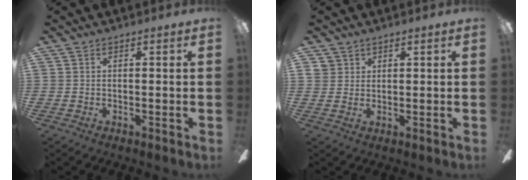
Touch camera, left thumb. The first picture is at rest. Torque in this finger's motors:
{"motor_torque": [0.35, 0.22, 0.63, -0.08, 0.00]}